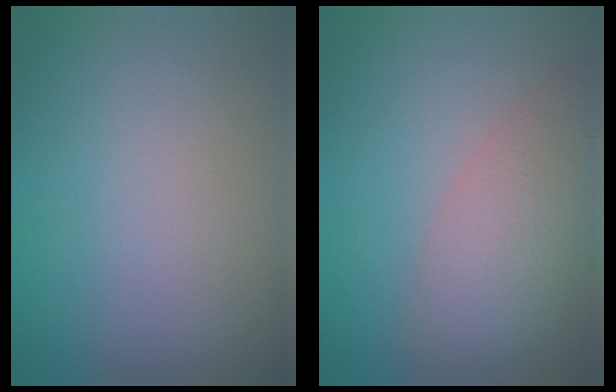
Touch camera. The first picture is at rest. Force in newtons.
{"total": 4.8, "press": 4.8, "slide": 0.4}